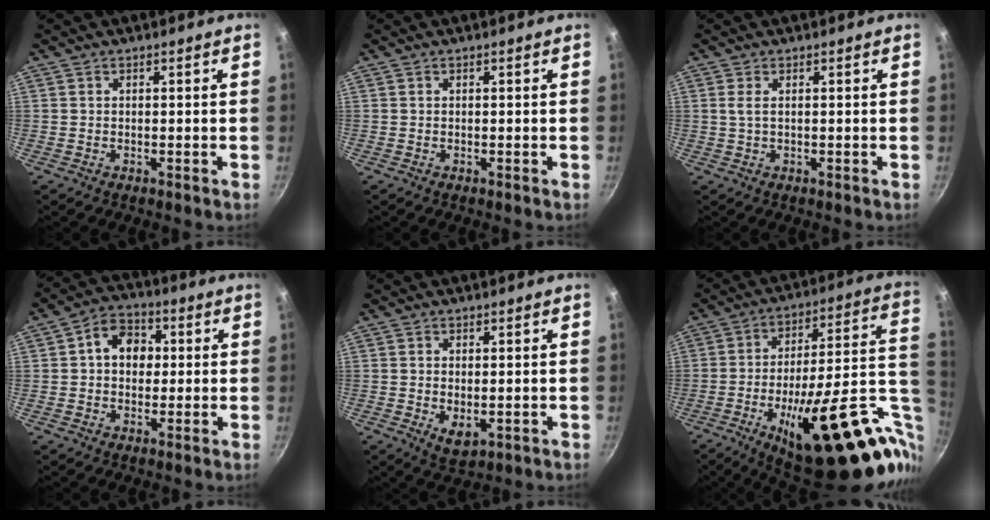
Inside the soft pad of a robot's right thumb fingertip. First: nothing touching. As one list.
[{"total": 0.0}, {"total": 1.6, "force": [0.3, 0.5, 1.4], "torque": [-0.033, -0.001, 0.008]}, {"total": 8.3, "force": [1.1, 6.5, 5.0], "torque": [-0.044, 0.012, 0.003]}, {"total": 4.5, "force": [-0.6, 2.5, 3.6], "torque": [-0.060, -0.015, -0.002]}, {"total": 33.1, "force": [-8.9, 11.8, 29.7], "torque": [-0.380, 0.013, -0.118]}]